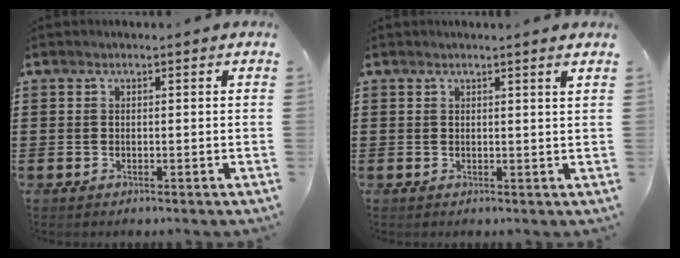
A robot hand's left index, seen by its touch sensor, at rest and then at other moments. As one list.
[{"total": 1.3, "force": [0.9, -0.4, 0.8], "torque": [-0.015, -0.004, 0.018]}]